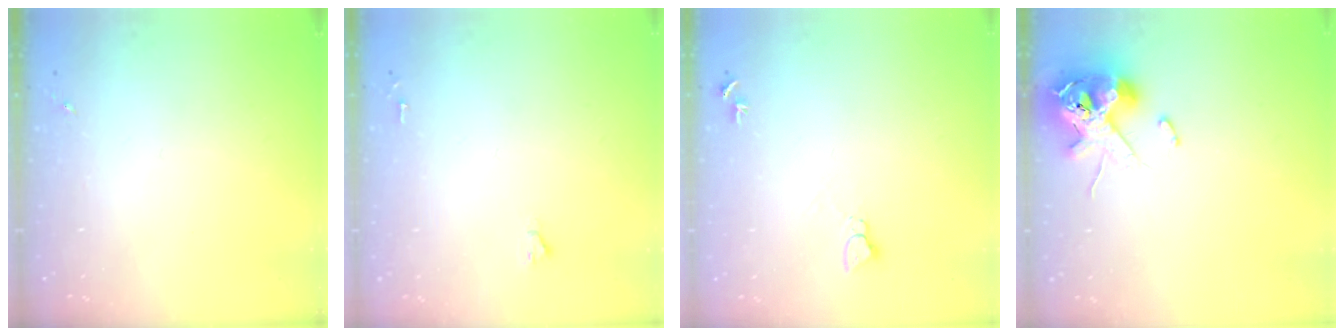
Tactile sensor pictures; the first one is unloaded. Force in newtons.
{"total": 1.6, "press": 1.6, "slide": 0.1}
{"total": 4.4, "press": 4.4, "slide": 0.4}
{"total": 12.2, "press": 12.1, "slide": 2.0}